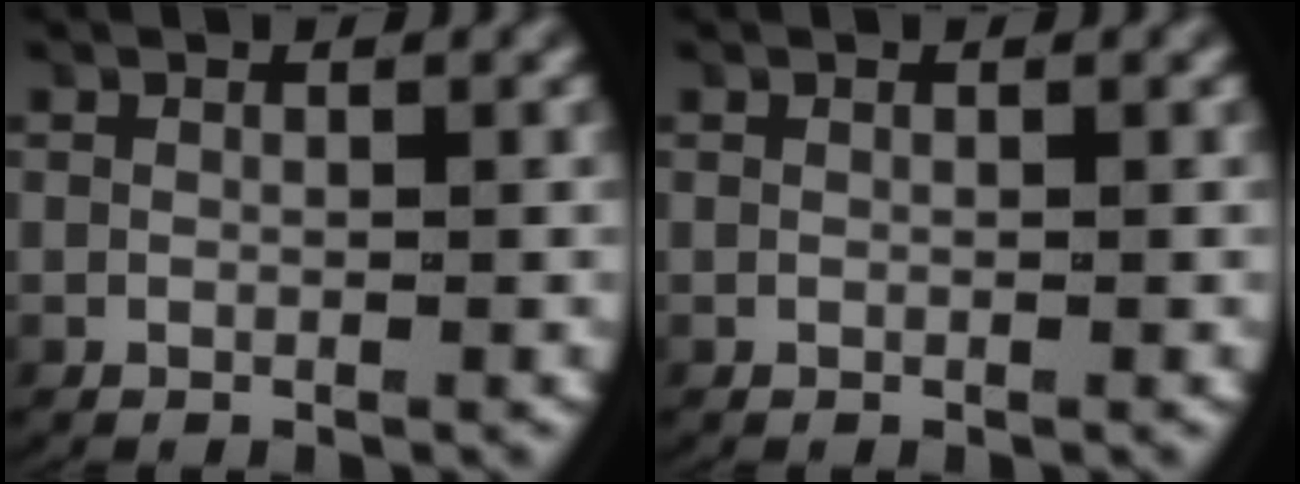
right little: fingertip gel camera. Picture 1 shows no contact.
{"total": 0.0}